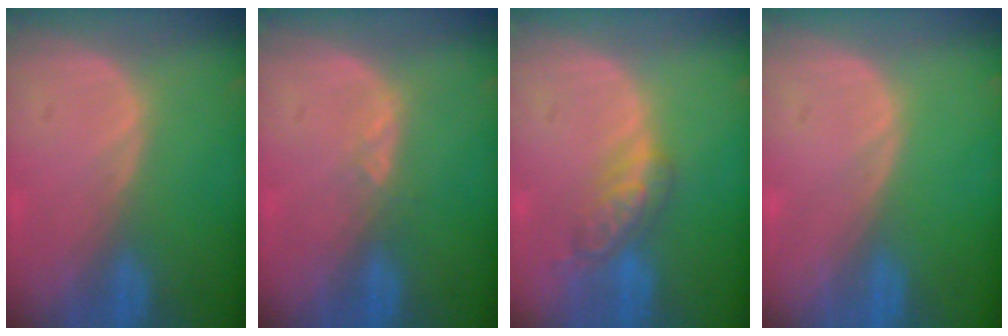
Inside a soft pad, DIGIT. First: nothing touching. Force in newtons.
{"total": 1.6, "press": 1.5, "slide": 0.7}
{"total": 5.7, "press": 5.0, "slide": 2.7}
{"total": 0.0}